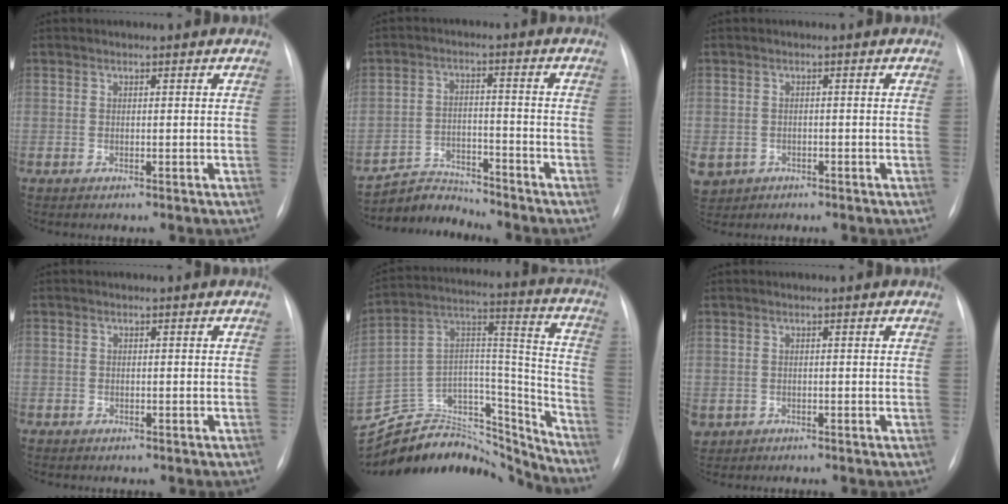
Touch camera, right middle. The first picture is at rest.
{"total": 6.1, "force": [-5.9, 0.3, -1.3], "torque": [0.018, 0.005, -0.103]}
{"total": 7.0, "force": [-3.6, 5.7, 2.1], "torque": [-0.063, 0.001, -0.051]}
{"total": 1.5, "force": [-1.1, 1.1, 0.2], "torque": [-0.009, 0.004, -0.014]}
{"total": 28.9, "force": [-27.0, 7.3, 7.3], "torque": [-0.138, 0.038, -0.416]}
{"total": 3.1, "force": [-1.9, 2.4, 0.6], "torque": [-0.014, 0.000, -0.030]}